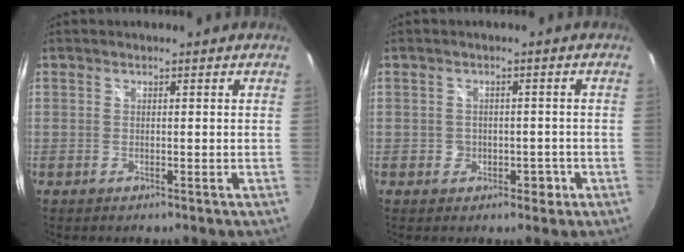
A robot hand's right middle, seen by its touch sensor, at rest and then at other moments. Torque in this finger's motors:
{"motor_torque": [0.30, -0.12, 0.01, 0.00]}